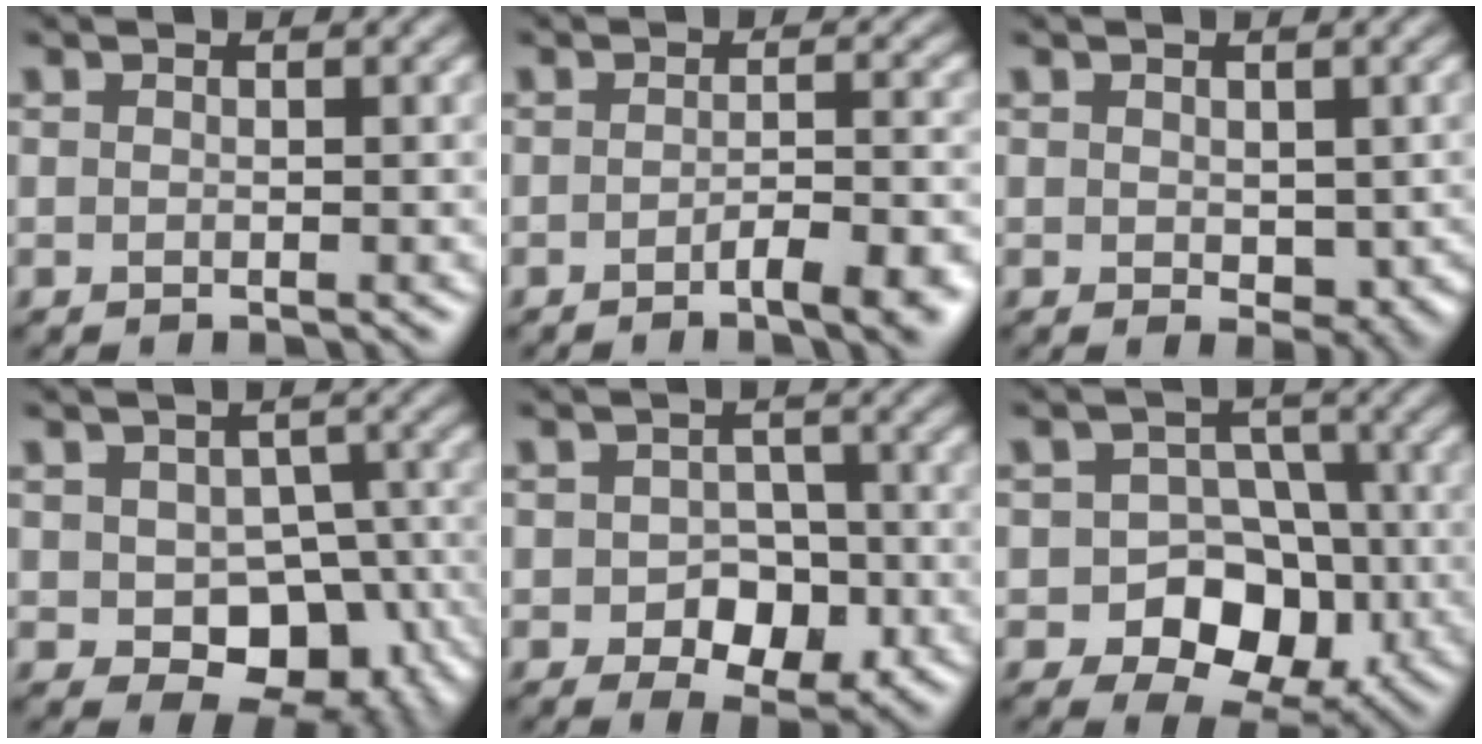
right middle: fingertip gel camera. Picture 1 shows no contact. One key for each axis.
{"total": 5.6, "fx": -2.7, "fy": 1.7, "fz": 4.6, "tx": -0.056, "ty": 0.001, "tz": -0.034}
{"total": 3.4, "fx": 0.2, "fy": 2.3, "fz": 2.5, "tx": -0.039, "ty": -0.007, "tz": 0.012}
{"total": 8.5, "fx": -2.4, "fy": 5.7, "fz": 5.8, "tx": -0.084, "ty": -0.014, "tz": -0.028}
{"total": 5.5, "fx": -1.7, "fy": 3.7, "fz": 3.7, "tx": -0.055, "ty": -0.006, "tz": -0.028}
{"total": 7.6, "fx": -2.6, "fy": 5.5, "fz": 4.5, "tx": -0.046, "ty": -0.003, "tz": -0.049}